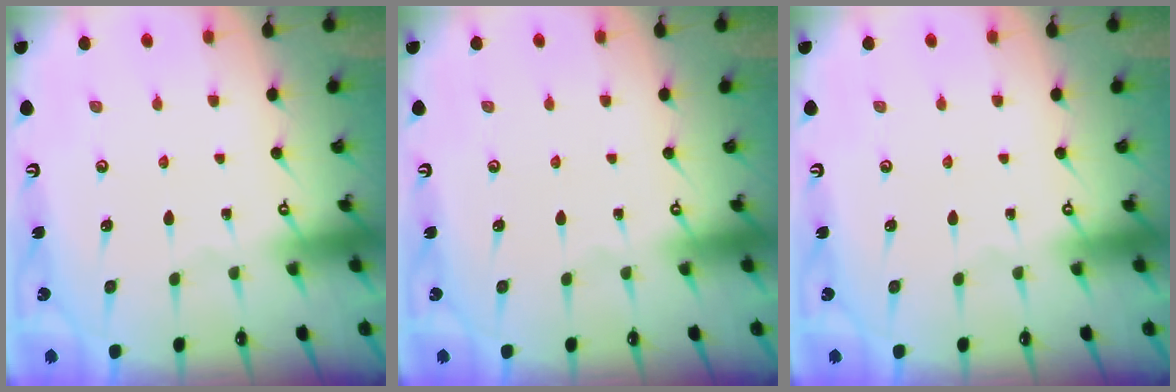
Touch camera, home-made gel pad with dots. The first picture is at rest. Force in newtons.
{"total": 0.0}
{"total": 0.0}